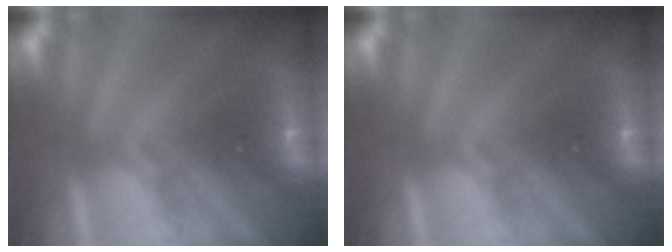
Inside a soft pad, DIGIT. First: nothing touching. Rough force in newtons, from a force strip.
{"total": 0.0}